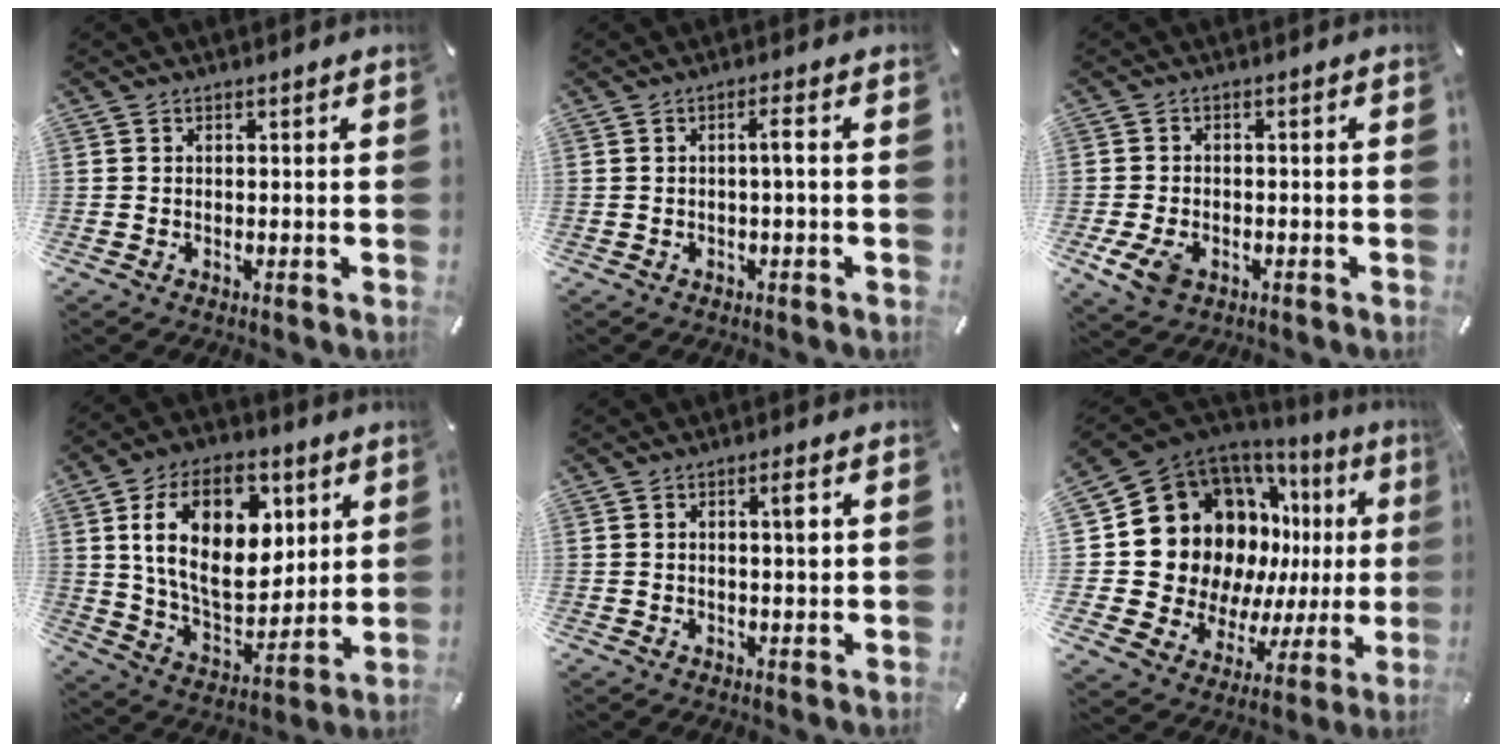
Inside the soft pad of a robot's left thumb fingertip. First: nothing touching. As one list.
[{"total": 3.0, "force": [0.1, 0.3, 3.0], "torque": [-0.057, 0.004, -0.003]}, {"total": 5.5, "force": [-2.1, 3.9, 3.3], "torque": [-0.079, -0.001, -0.044]}, {"total": 21.5, "force": [7.1, 13.4, 15.2], "torque": [-0.266, -0.023, 0.120]}, {"total": 3.1, "force": [0.8, 0.4, 2.9], "torque": [-0.042, -0.006, 0.008]}, {"total": 20.6, "force": [6.6, 15.8, 11.4], "torque": [-0.175, -0.083, 0.155]}]